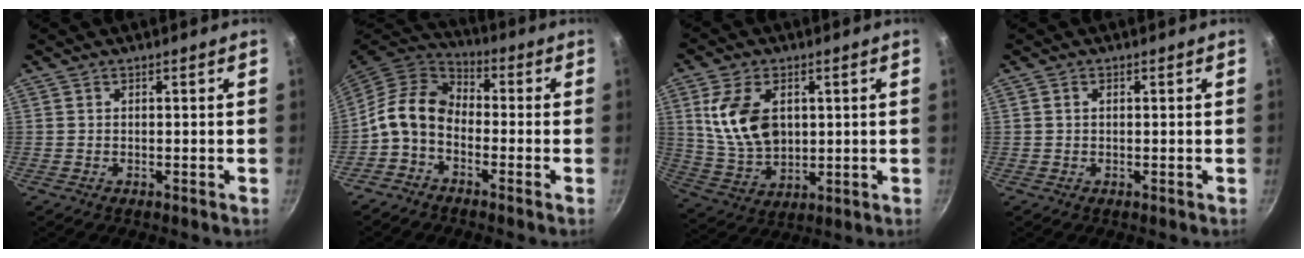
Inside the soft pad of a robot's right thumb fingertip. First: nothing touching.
{"total": 9.7, "force": [-2.4, 6.9, 6.5], "torque": [-0.113, 0.043, -0.067]}
{"total": 13.2, "force": [2.8, 8.6, 9.6], "torque": [-0.165, -0.021, 0.065]}
{"total": 0.8, "force": [0.2, 0.6, 0.6], "torque": [-0.009, 0.004, 0.003]}